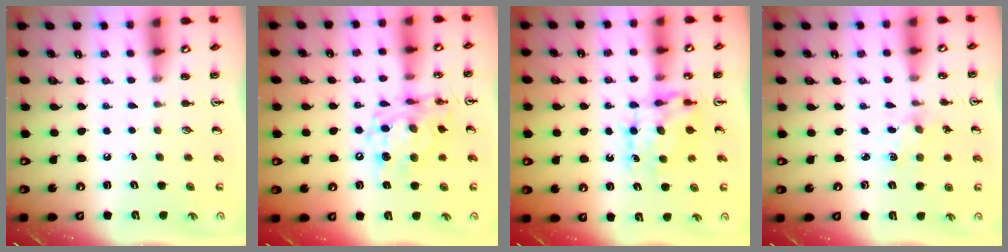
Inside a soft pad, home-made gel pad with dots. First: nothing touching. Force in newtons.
{"total": 11.9, "press": 11.9, "slide": 1.1}
{"total": 8.3, "press": 8.2, "slide": 0.8}
{"total": 1.5, "press": 1.4, "slide": 0.5}